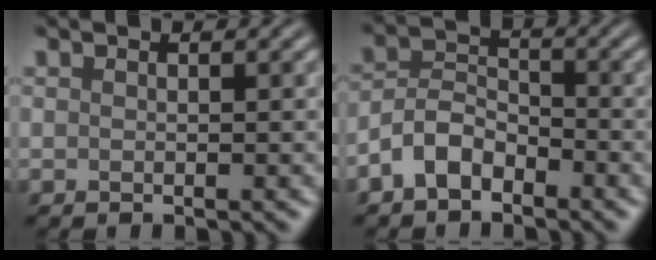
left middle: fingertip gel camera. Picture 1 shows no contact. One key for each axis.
{"total": 3.8, "fx": -2.4, "fy": 2.2, "fz": 2.1, "tx": -0.038, "ty": 0.009, "tz": -0.054}